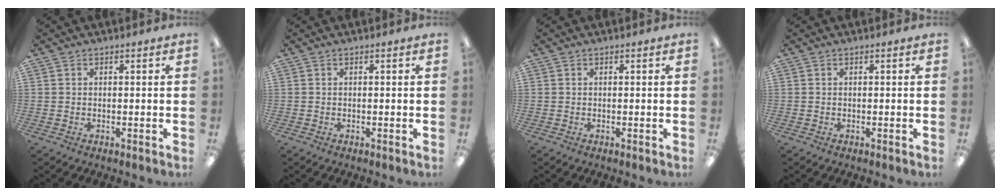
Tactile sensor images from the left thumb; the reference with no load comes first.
{"total": 0.0}
{"total": 0.0}
{"total": 0.0}